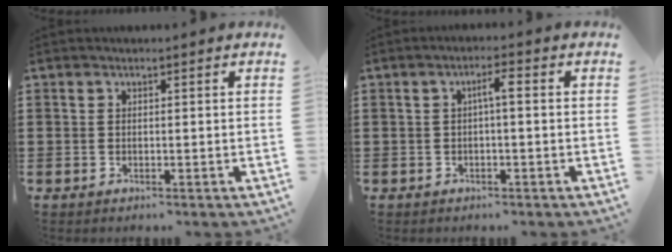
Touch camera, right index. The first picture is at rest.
{"total": 2.5, "force": [-0.1, 0.4, 2.4], "torque": [-0.048, 0.006, -0.004]}